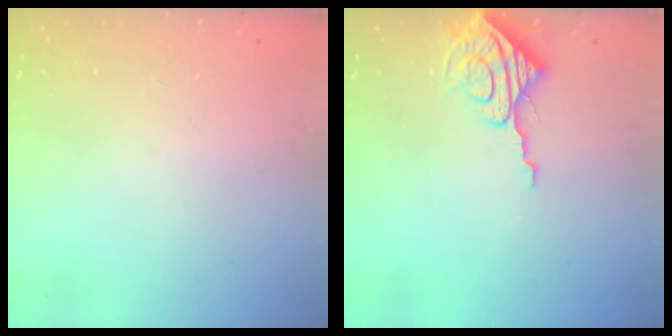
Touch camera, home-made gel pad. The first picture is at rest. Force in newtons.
{"total": 8.6, "press": 8.6, "slide": 0.5}